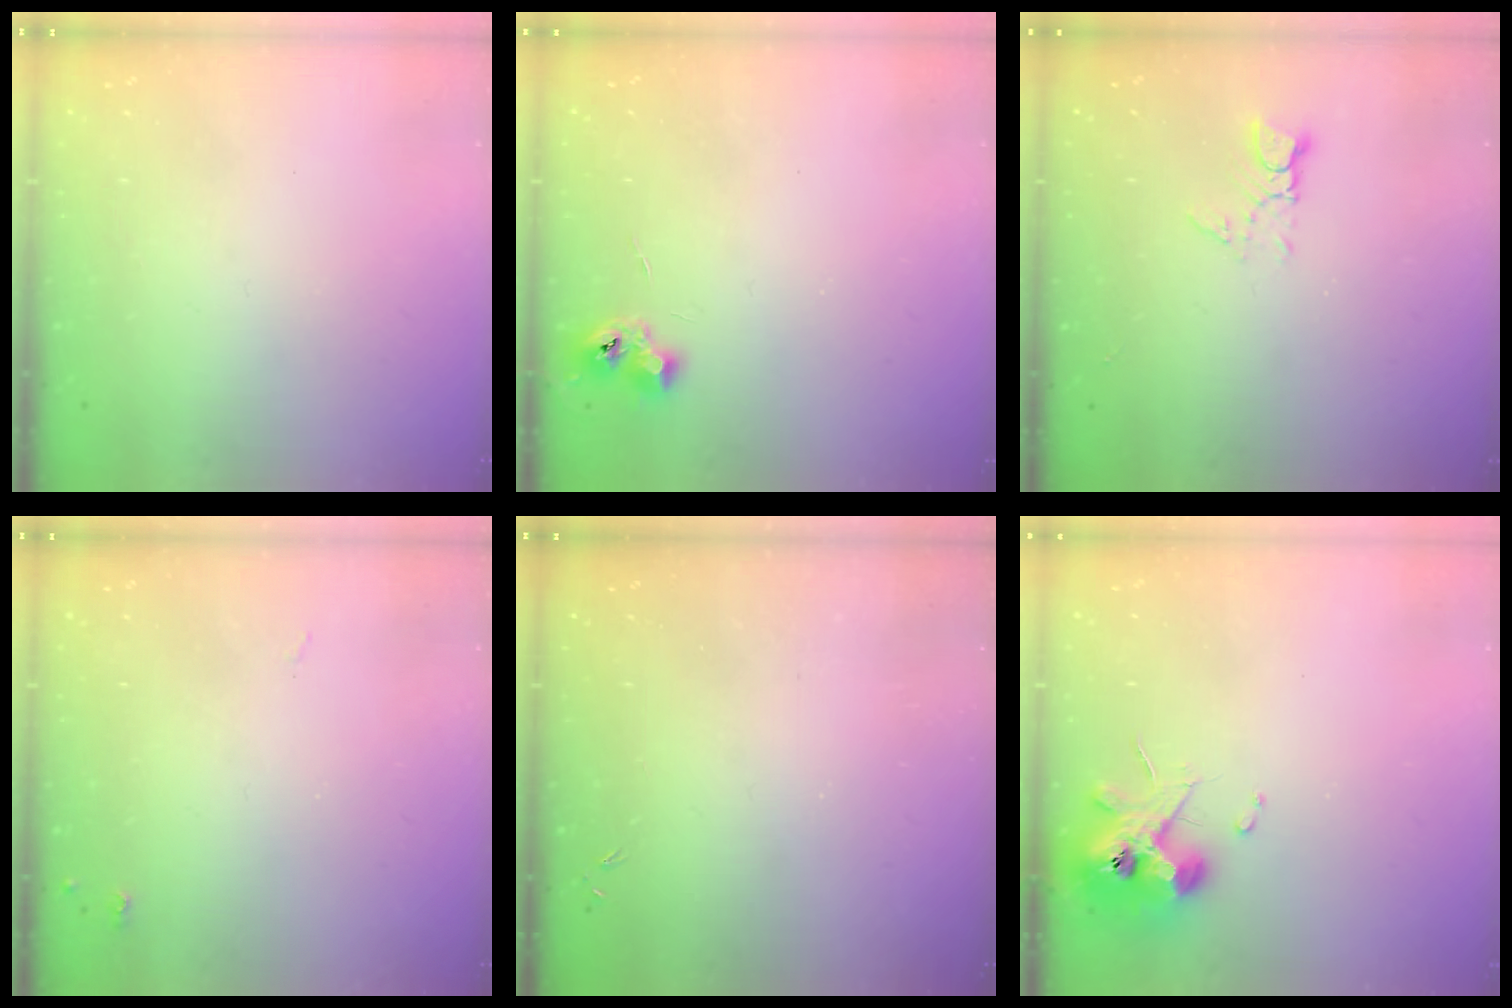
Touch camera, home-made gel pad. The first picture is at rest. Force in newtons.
{"total": 6.9, "press": 6.9, "slide": 0.7}
{"total": 4.0, "press": 4.0, "slide": 0.2}
{"total": 3.7, "press": 3.6, "slide": 0.7}
{"total": 0.0}
{"total": 11.4, "press": 11.3, "slide": 1.6}